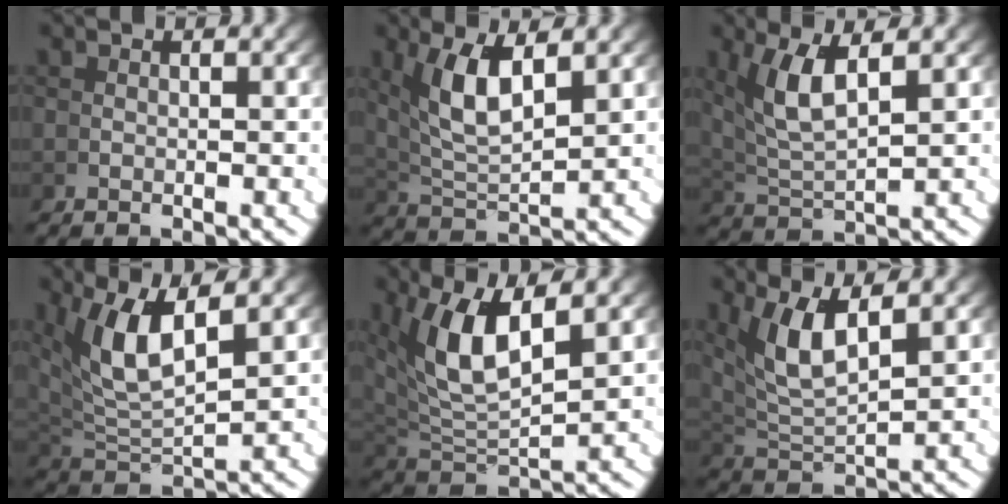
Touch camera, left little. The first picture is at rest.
{"total": 5.6, "force": [2.2, 2.3, 4.6], "torque": [-0.103, -0.015, 0.057]}
{"total": 5.0, "force": [2.1, 1.9, 4.1], "torque": [-0.098, -0.009, 0.056]}
{"total": 6.2, "force": [2.4, 2.5, 5.1], "torque": [-0.115, -0.003, 0.057]}
{"total": 7.0, "force": [2.3, 3.2, 5.8], "torque": [-0.133, -0.007, 0.056]}
{"total": 5.5, "force": [2.4, 2.3, 4.4], "torque": [-0.100, -0.008, 0.057]}